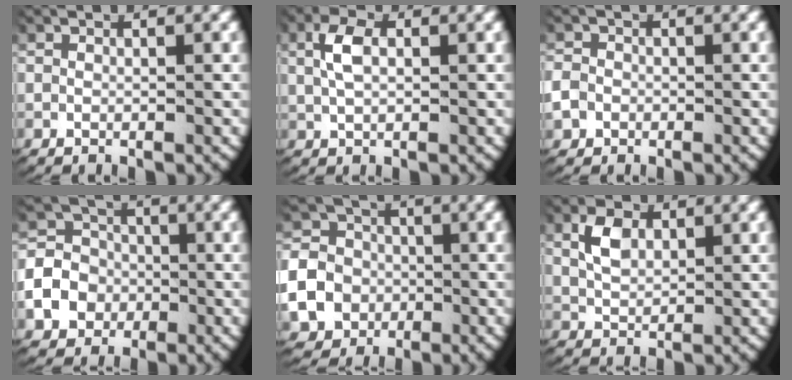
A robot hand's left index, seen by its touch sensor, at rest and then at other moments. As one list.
[{"total": 2.8, "force": [0.8, 1.4, 2.3], "torque": [-0.058, 0.000, 0.018]}, {"total": 2.6, "force": [-0.7, 2.4, 0.7], "torque": [-0.036, -0.010, -0.010]}, {"total": 9.1, "force": [-2.1, 8.3, 3.0], "torque": [-0.074, -0.025, -0.040]}, {"total": 11.7, "force": [-2.7, 10.7, 3.8], "torque": [-0.098, -0.043, -0.050]}, {"total": 2.8, "force": [1.1, 1.7, 2.0], "torque": [-0.046, -0.007, 0.029]}]